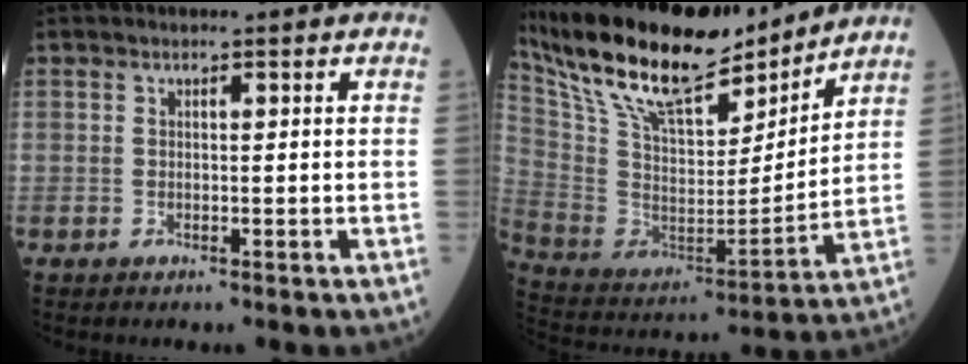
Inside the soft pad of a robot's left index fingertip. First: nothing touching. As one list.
[{"total": 22.0, "force": [18.2, 5.4, 11.1], "torque": [-0.215, 0.008, 0.327]}]